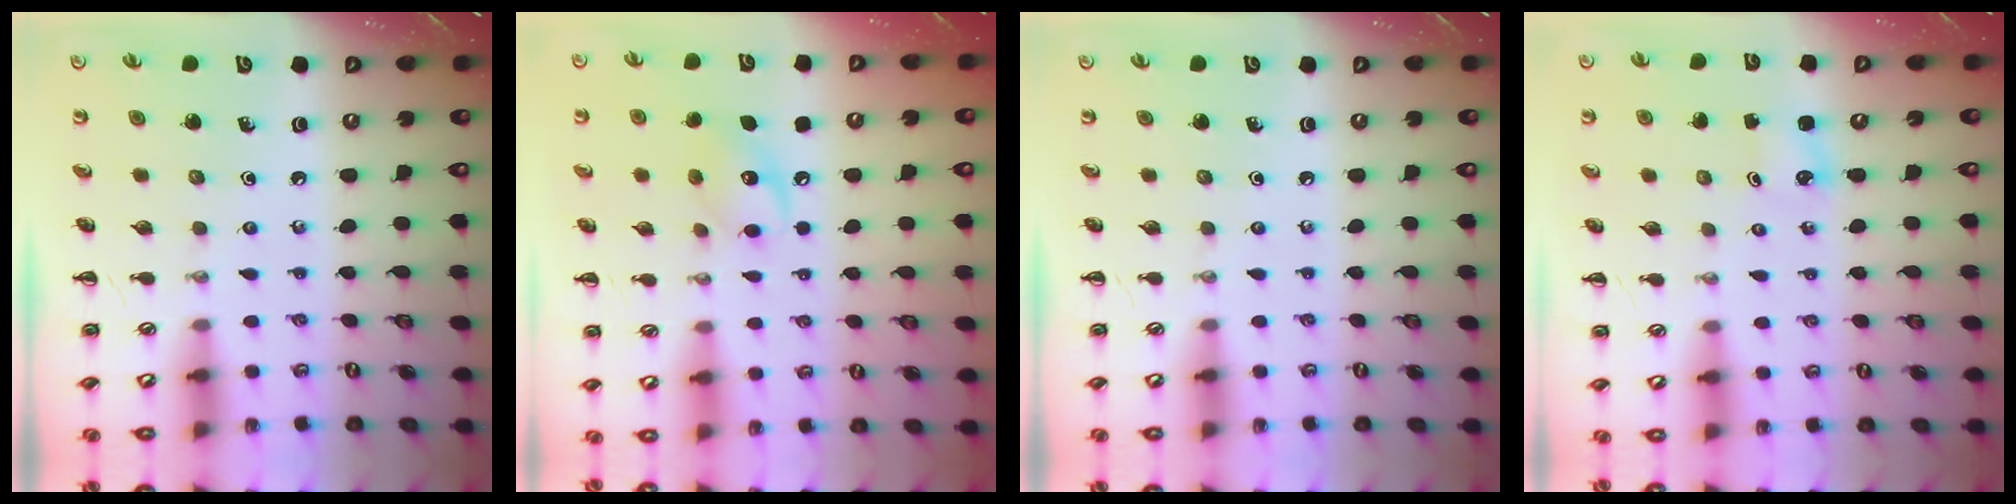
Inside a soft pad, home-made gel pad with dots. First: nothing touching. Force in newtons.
{"total": 9.1, "press": 9.0, "slide": 0.8}
{"total": 0.0}
{"total": 1.4, "press": 1.3, "slide": 0.2}